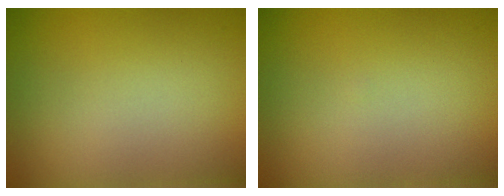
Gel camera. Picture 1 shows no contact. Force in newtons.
{"total": 0.0}